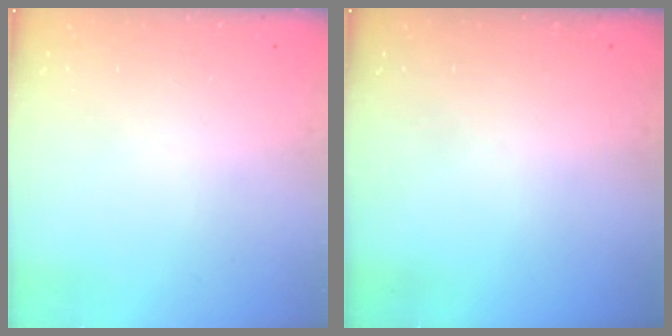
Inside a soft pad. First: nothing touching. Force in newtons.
{"total": 0.0}